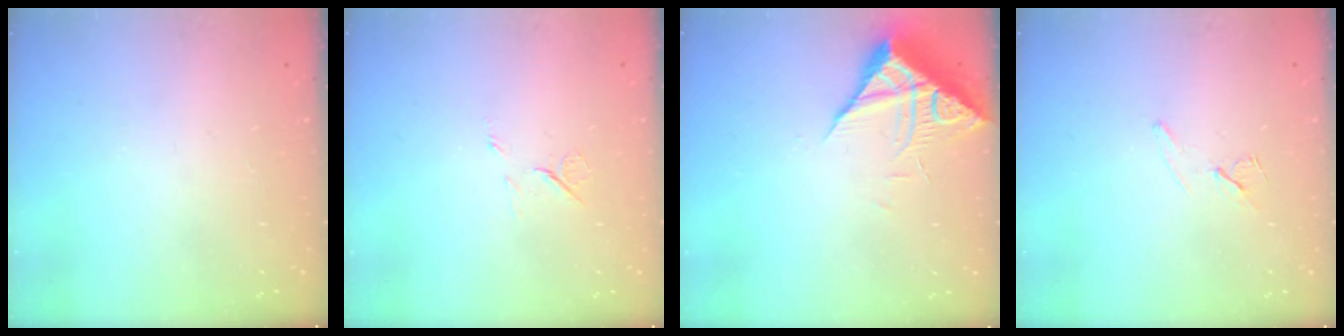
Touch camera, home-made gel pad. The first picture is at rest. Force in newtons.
{"total": 6.0, "press": 6.0, "slide": 0.8}
{"total": 8.5, "press": 8.4, "slide": 0.8}
{"total": 6.7, "press": 6.0, "slide": 3.0}